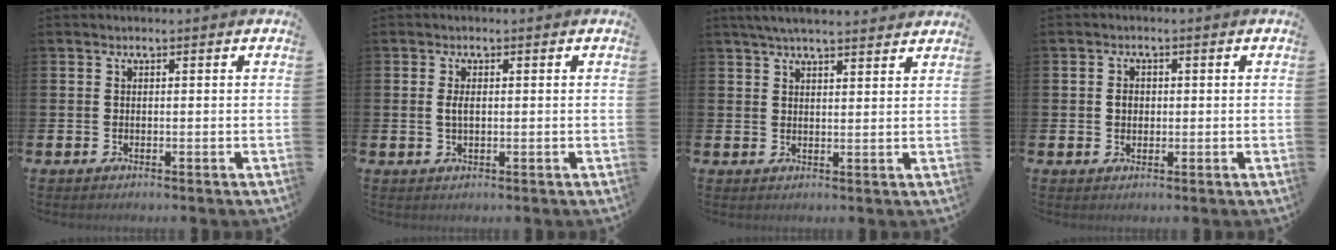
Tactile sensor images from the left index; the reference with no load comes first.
{"total": 1.7, "force": [0.2, 0.8, 1.5], "torque": [-0.026, 0.003, 0.000]}
{"total": 4.1, "force": [3.9, 0.4, 1.4], "torque": [-0.036, -0.007, 0.071]}
{"total": 1.8, "force": [0.3, 1.5, 0.9], "torque": [0.002, 0.001, -0.001]}